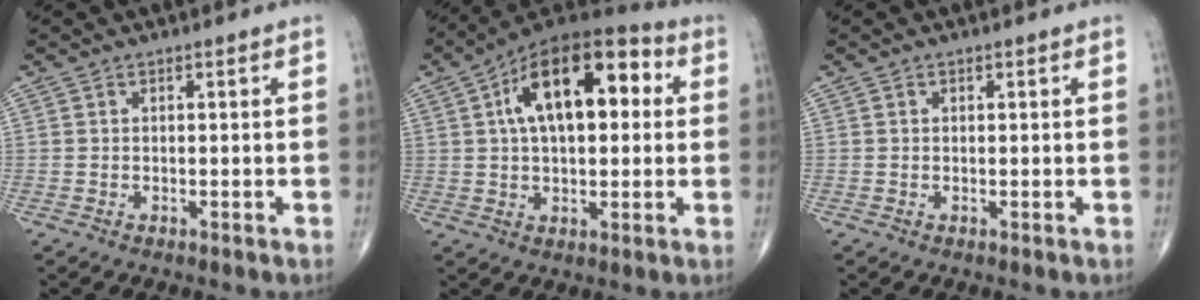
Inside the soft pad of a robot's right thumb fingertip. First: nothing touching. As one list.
[{"total": 19.2, "force": [4.3, 9.9, 15.9], "torque": [-0.224, 0.028, 0.056]}, {"total": 0.0}]